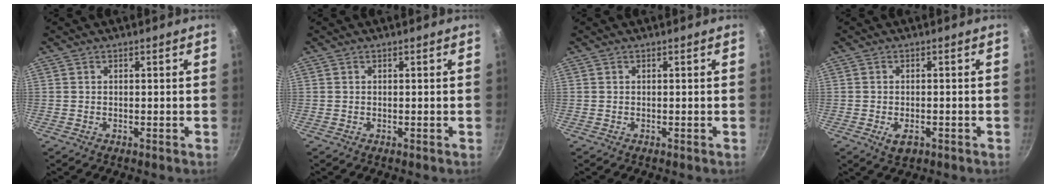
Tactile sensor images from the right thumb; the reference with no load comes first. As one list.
[{"total": 0.0}, {"total": 0.0}, {"total": 3.2, "force": [-1.3, 1.9, 2.3], "torque": [-0.036, 0.001, -0.015]}]